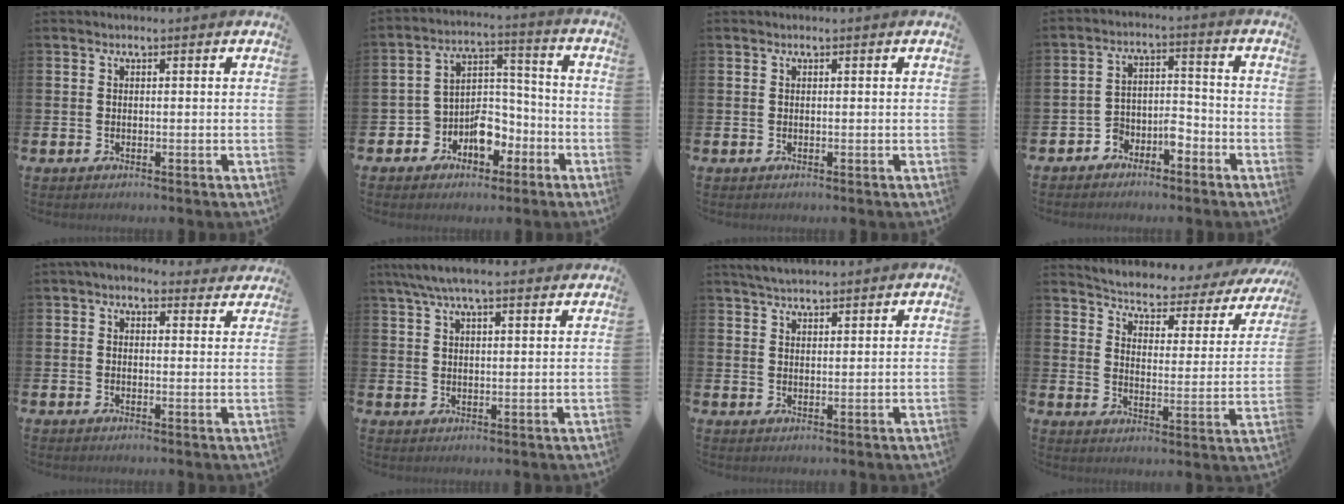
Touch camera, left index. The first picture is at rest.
{"total": 7.1, "force": [-3.7, 5.3, 2.8], "torque": [-0.063, 0.011, -0.071]}
{"total": 0.0}
{"total": 4.0, "force": [-3.3, 1.8, 1.4], "torque": [-0.030, 0.006, -0.068]}
{"total": 3.0, "force": [2.6, 1.2, 0.7], "torque": [-0.009, -0.011, 0.045]}
{"total": 5.9, "force": [5.1, 1.2, 2.9], "torque": [-0.064, -0.008, 0.092]}
{"total": 3.5, "force": [3.3, 0.6, 0.9], "torque": [-0.024, -0.009, 0.061]}
{"total": 3.5, "force": [3.3, 1.0, 0.7], "torque": [-0.040, -0.038, 0.046]}